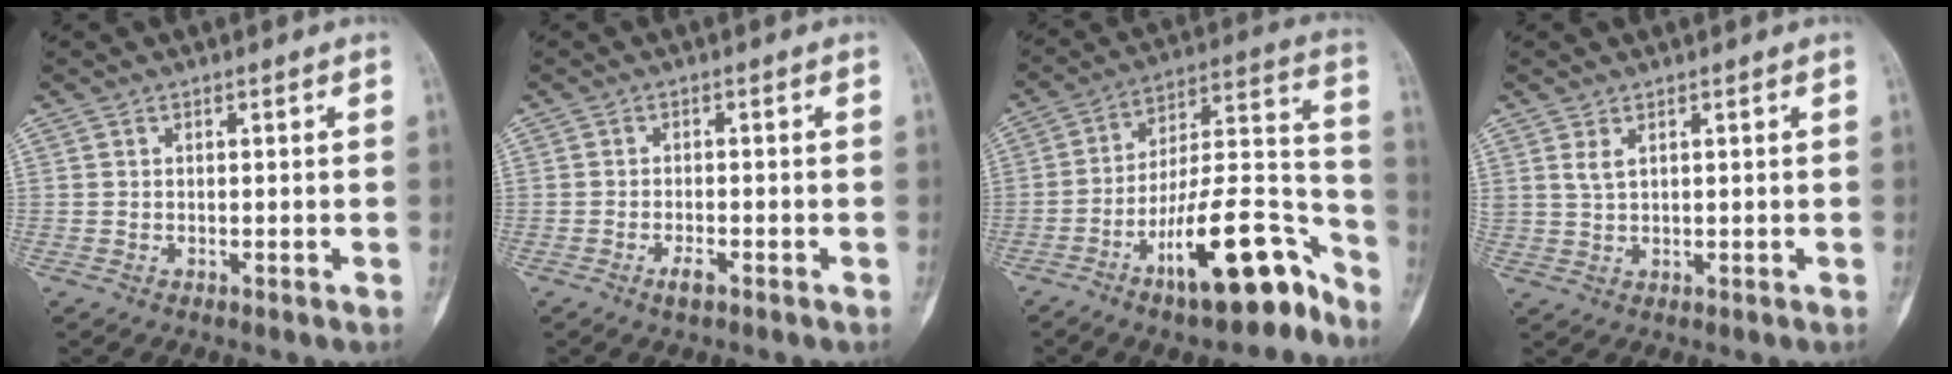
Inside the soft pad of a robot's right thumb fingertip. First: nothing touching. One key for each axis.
{"total": 2.2, "fx": -1.4, "fy": 0.7, "fz": 1.6, "tx": -0.028, "ty": 0.006, "tz": -0.026}
{"total": 20.3, "fx": -12.2, "fy": 6.6, "fz": 14.9, "tx": -0.209, "ty": 0.101, "tz": -0.202}
{"total": 2.0, "fx": 1.1, "fy": 0.8, "fz": 1.5, "tx": -0.032, "ty": -0.002, "tz": 0.031}